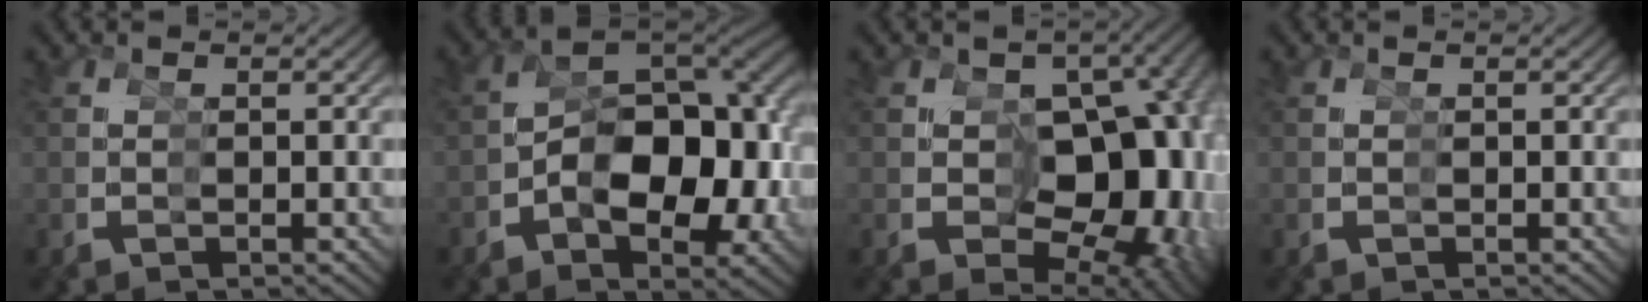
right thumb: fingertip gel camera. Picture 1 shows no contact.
{"total": 14.1, "force": [-2.8, 9.5, 10.0], "torque": [-0.163, -0.035, -0.038]}
{"total": 13.7, "force": [-1.3, 9.3, 9.9], "torque": [-0.142, -0.054, 0.005]}
{"total": 0.0}